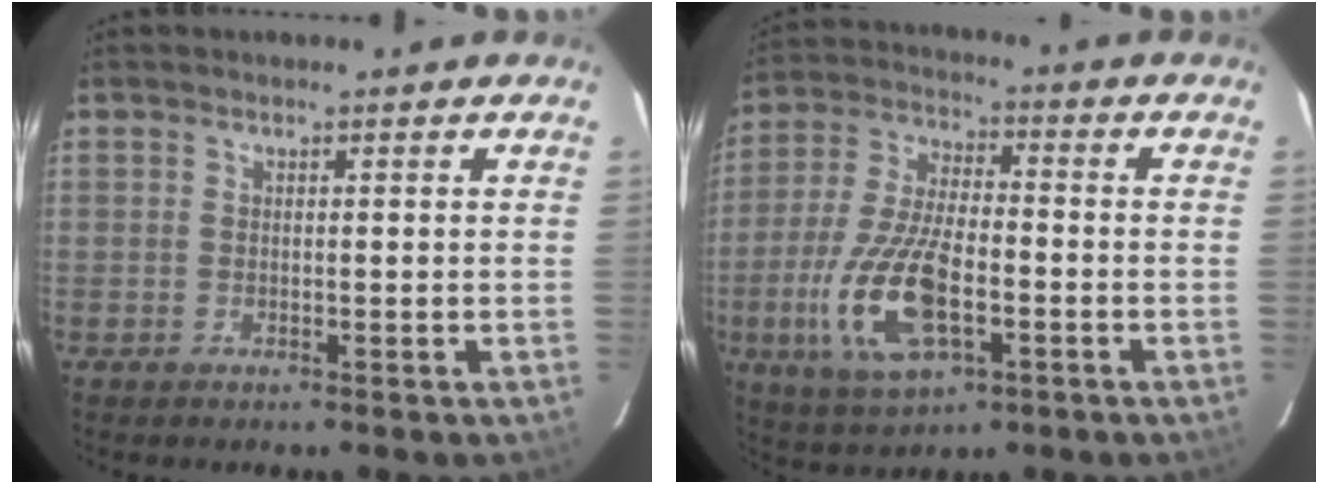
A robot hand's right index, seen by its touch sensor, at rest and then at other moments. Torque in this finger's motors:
{"motor_torque": [2.14, 0.00, 0.98, 0.17]}